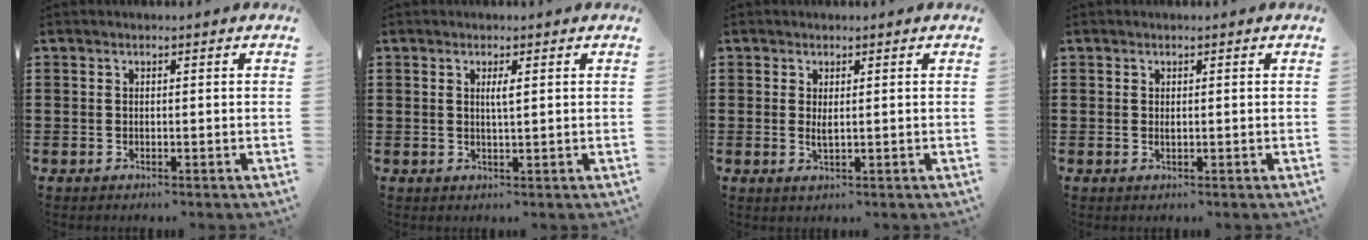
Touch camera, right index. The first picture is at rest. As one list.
[{"total": 1.7, "force": [0.5, 0.2, 1.6], "torque": [-0.031, 0.002, 0.007]}, {"total": 1.7, "force": [0.3, 0.3, 1.6], "torque": [-0.032, -0.002, 0.006]}, {"total": 0.5, "force": [0.1, 0.1, 0.5], "torque": [-0.011, -0.002, 0.003]}]